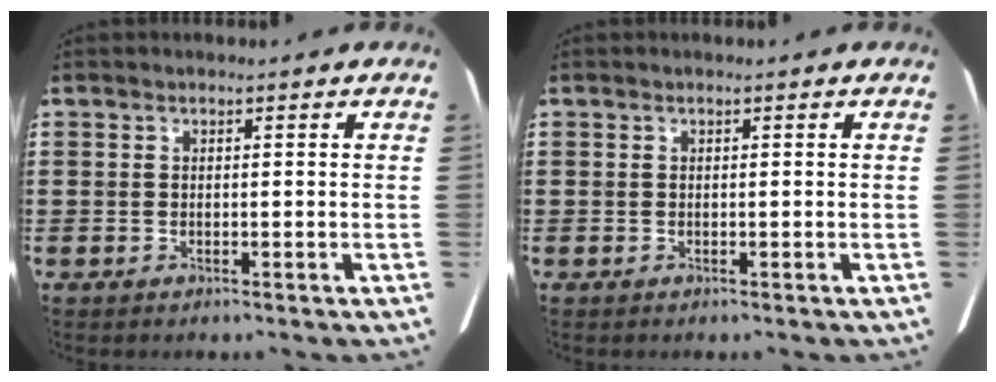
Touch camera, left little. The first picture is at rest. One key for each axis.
{"total": 0.0}